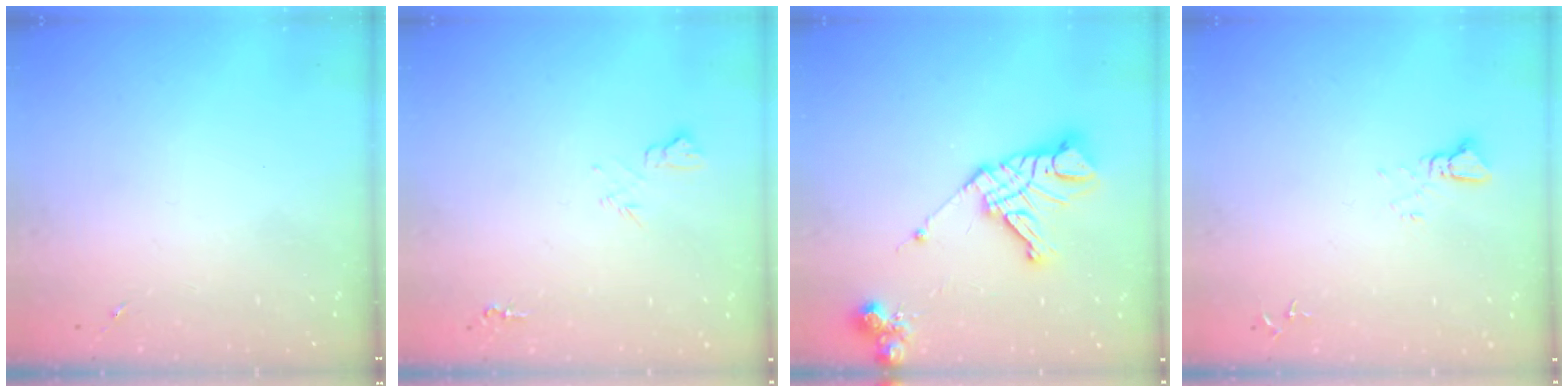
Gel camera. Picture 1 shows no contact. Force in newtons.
{"total": 5.8, "press": 5.8, "slide": 0.7}
{"total": 16.3, "press": 16.2, "slide": 1.8}
{"total": 3.7, "press": 3.7, "slide": 0.3}